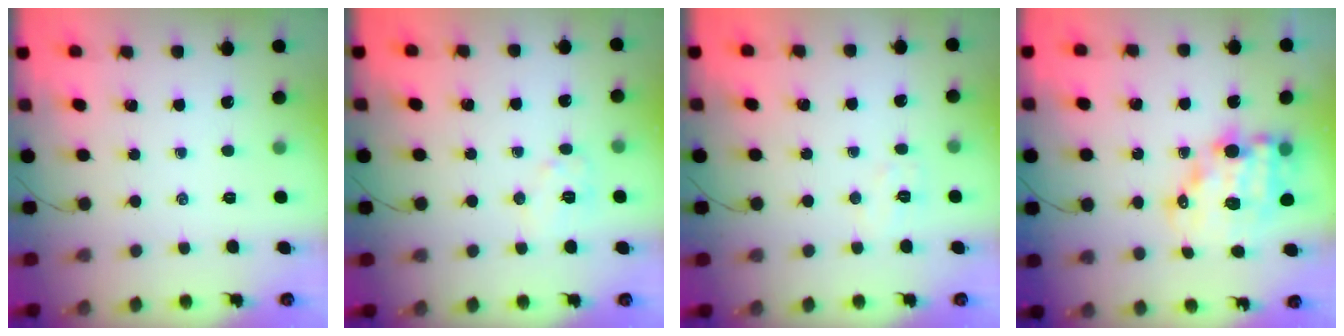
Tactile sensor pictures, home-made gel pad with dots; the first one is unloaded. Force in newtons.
{"total": 6.2, "press": 6.2, "slide": 0.5}
{"total": 5.1, "press": 5.0, "slide": 1.1}
{"total": 12.7, "press": 12.4, "slide": 2.9}